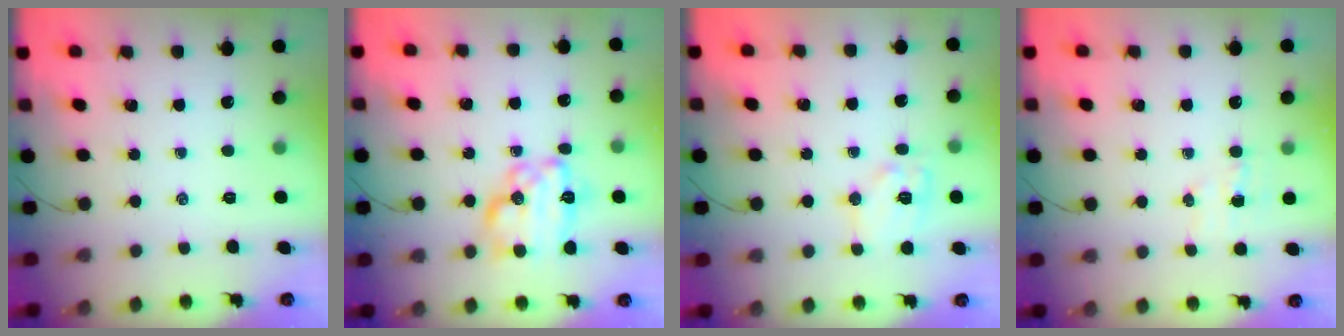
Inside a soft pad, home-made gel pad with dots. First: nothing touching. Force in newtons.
{"total": 15.6, "press": 15.6, "slide": 1.0}
{"total": 11.3, "press": 11.3, "slide": 0.8}
{"total": 4.5, "press": 4.4, "slide": 0.8}